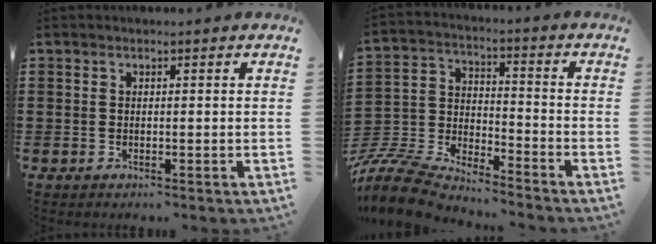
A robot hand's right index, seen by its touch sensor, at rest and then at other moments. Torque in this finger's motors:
{"motor_torque": [-1.41, 0.73, -0.39, -0.14]}